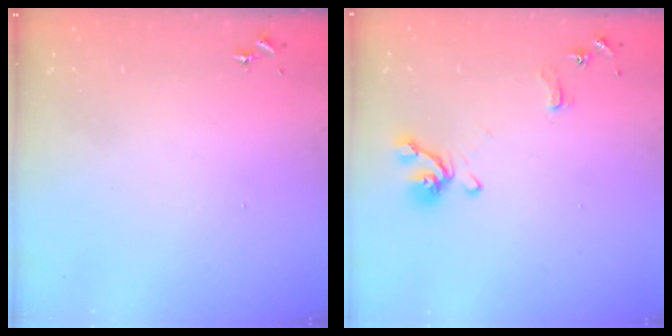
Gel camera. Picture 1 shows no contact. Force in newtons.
{"total": 11.5, "press": 11.4, "slide": 1.6}